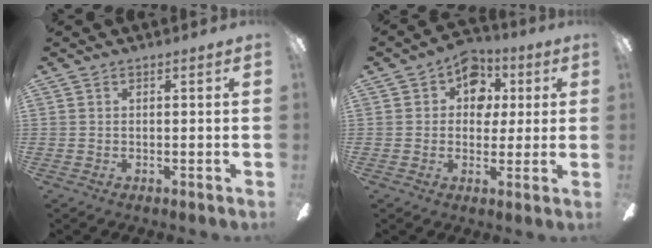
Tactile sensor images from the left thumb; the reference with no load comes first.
{"total": 8.9, "force": [3.2, 7.3, 4.1], "torque": [-0.054, -0.009, 0.056]}